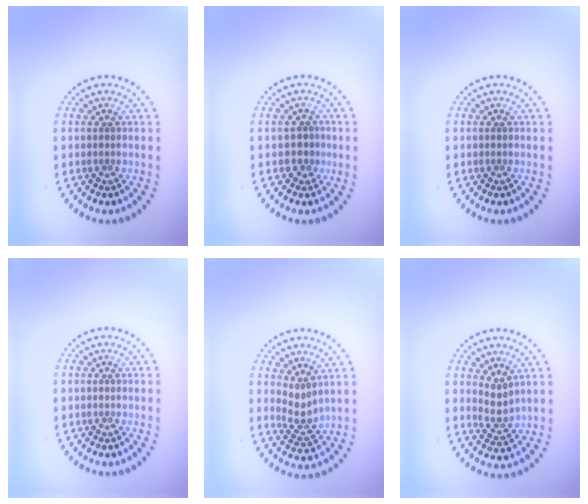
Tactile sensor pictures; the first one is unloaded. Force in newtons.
{"total": 1.4, "press": 1.1, "slide": 0.8}
{"total": 0.0}
{"total": 0.0}
{"total": 2.1, "press": 1.5, "slide": 1.5}
{"total": 2.0, "press": 1.5, "slide": 1.3}